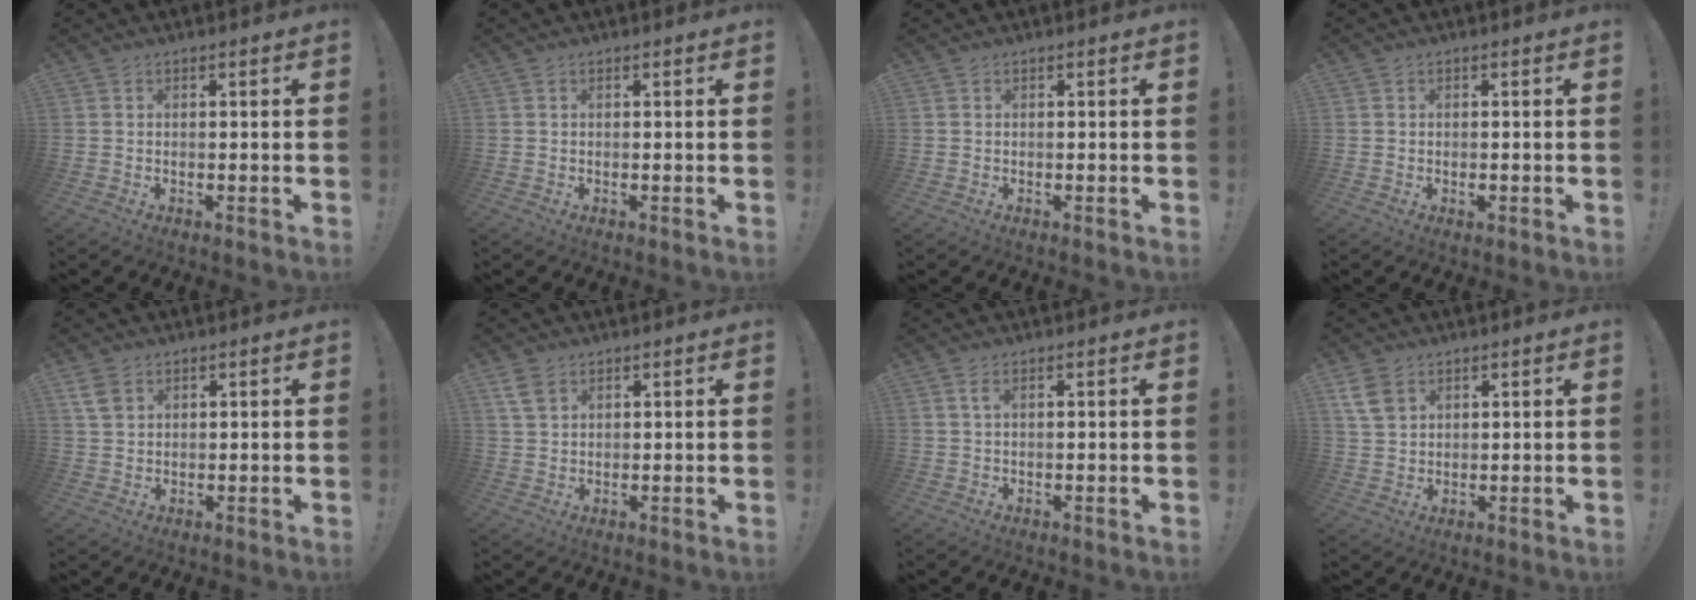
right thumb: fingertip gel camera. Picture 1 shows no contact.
{"total": 0.0}
{"total": 0.0}
{"total": 0.6, "force": [-0.3, 0.3, 0.4], "torque": [-0.005, 0.001, -0.004]}
{"total": 4.7, "force": [2.7, 2.9, 2.5], "torque": [-0.038, -0.007, 0.052]}
{"total": 4.4, "force": [2.8, 2.5, 2.4], "torque": [-0.044, -0.006, 0.054]}
{"total": 2.0, "force": [0.7, 0.5, 1.8], "torque": [-0.037, 0.003, 0.013]}
{"total": 6.9, "force": [3.7, 4.4, 3.7], "torque": [-0.069, -0.009, 0.074]}